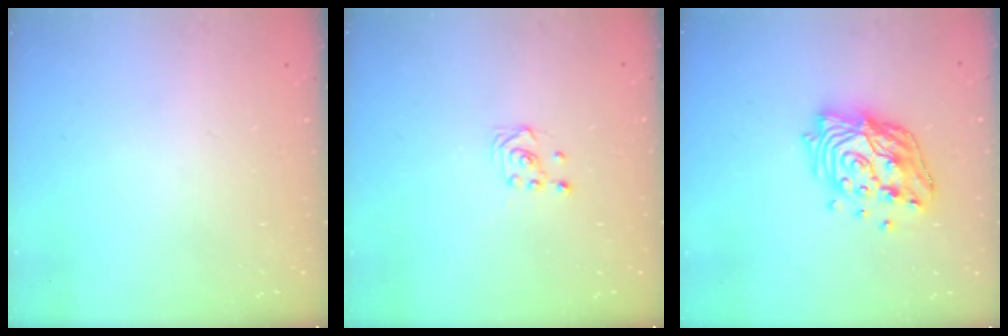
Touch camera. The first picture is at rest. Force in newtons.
{"total": 2.7, "press": 2.4, "slide": 1.2}
{"total": 17.3, "press": 16.6, "slide": 4.8}